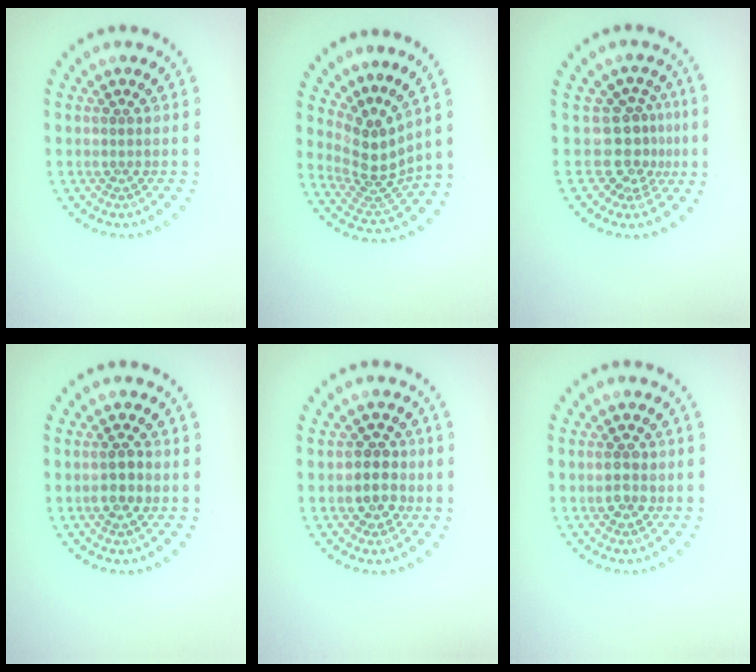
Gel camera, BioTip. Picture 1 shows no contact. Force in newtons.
{"total": 4.1, "press": 3.0, "slide": 2.8}
{"total": 3.4, "press": 2.6, "slide": 2.3}
{"total": 2.3, "press": 2.3, "slide": 0.6}
{"total": 3.0, "press": 2.8, "slide": 0.9}
{"total": 2.0, "press": 1.9, "slide": 0.3}